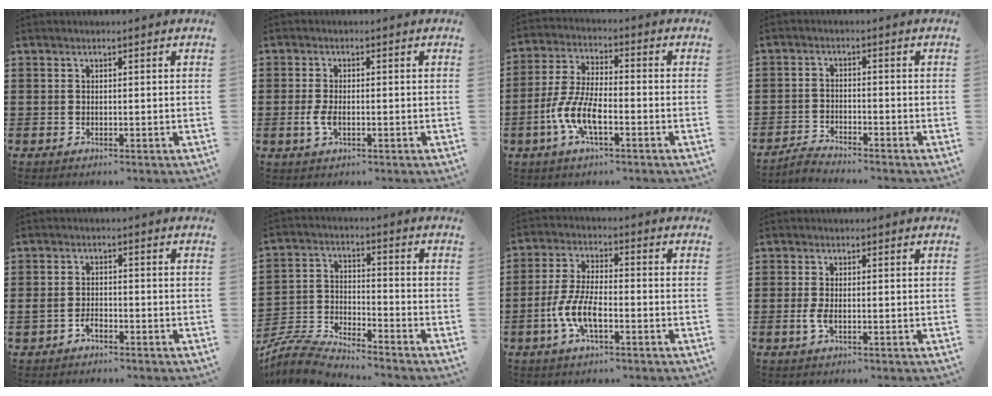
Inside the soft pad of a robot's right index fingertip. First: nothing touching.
{"total": 2.8, "force": [-0.6, 1.3, 2.5], "torque": [-0.060, -0.005, -0.013]}
{"total": 8.1, "force": [-3.4, 2.7, 6.8], "torque": [-0.167, -0.015, -0.071]}
{"total": 2.5, "force": [-2.5, 0.0, -0.1], "torque": [-0.005, 0.006, -0.053]}
{"total": 2.5, "force": [-1.6, 1.3, 1.3], "torque": [-0.027, 0.003, -0.030]}
{"total": 6.6, "force": [-6.5, 0.4, 1.1], "torque": [-0.040, -0.002, -0.134]}
{"total": 7.4, "force": [-3.0, 2.6, 6.2], "torque": [-0.152, -0.012, -0.062]}
{"total": 2.2, "force": [-0.5, 0.8, 2.0], "torque": [-0.051, -0.008, -0.012]}